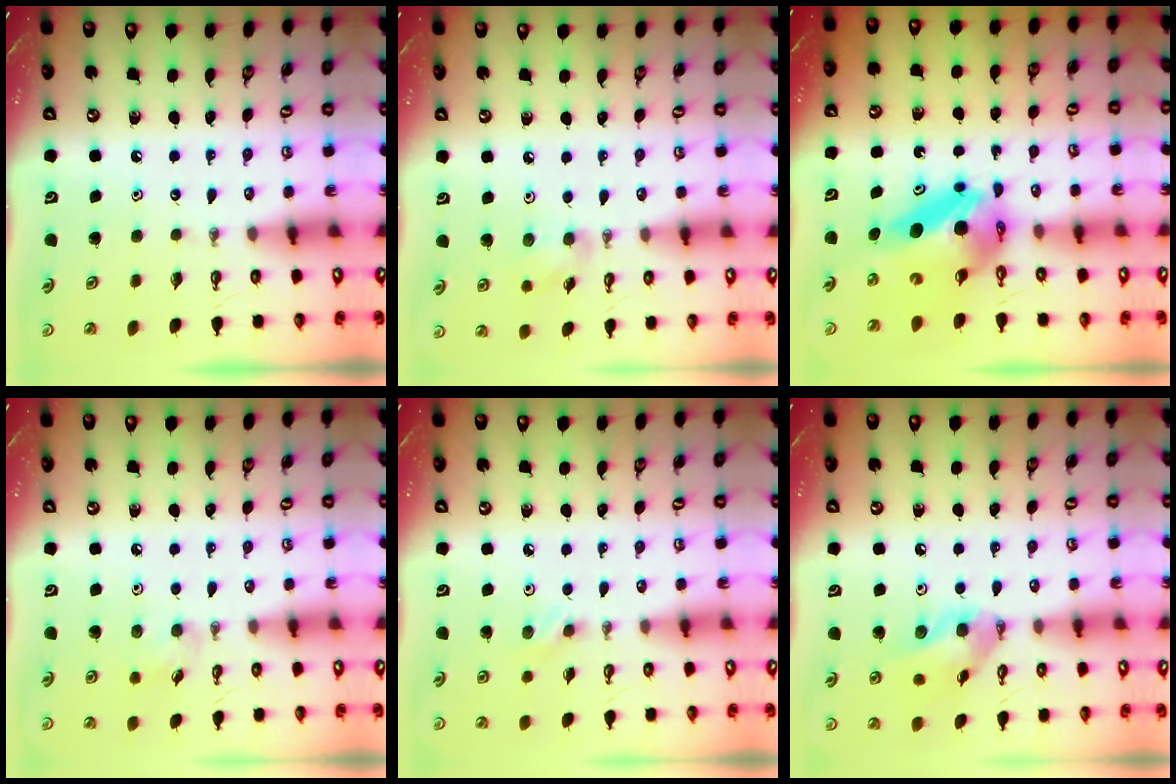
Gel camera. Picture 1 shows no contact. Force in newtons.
{"total": 7.0, "press": 6.8, "slide": 1.3}
{"total": 7.8, "press": 7.8, "slide": 0.7}
{"total": 5.2, "press": 5.0, "slide": 1.4}
{"total": 4.4, "press": 4.3, "slide": 0.6}
{"total": 12.2, "press": 12.0, "slide": 2.0}